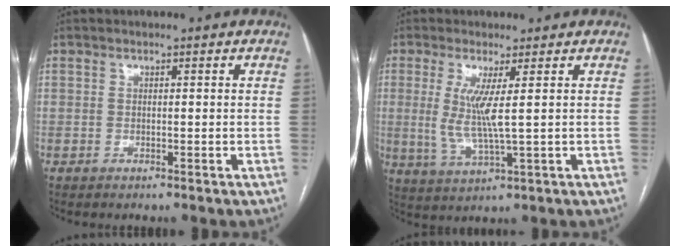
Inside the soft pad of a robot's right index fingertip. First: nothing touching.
{"total": 6.3, "force": [1.1, -0.2, 6.2], "torque": [-0.137, -0.012, 0.025]}